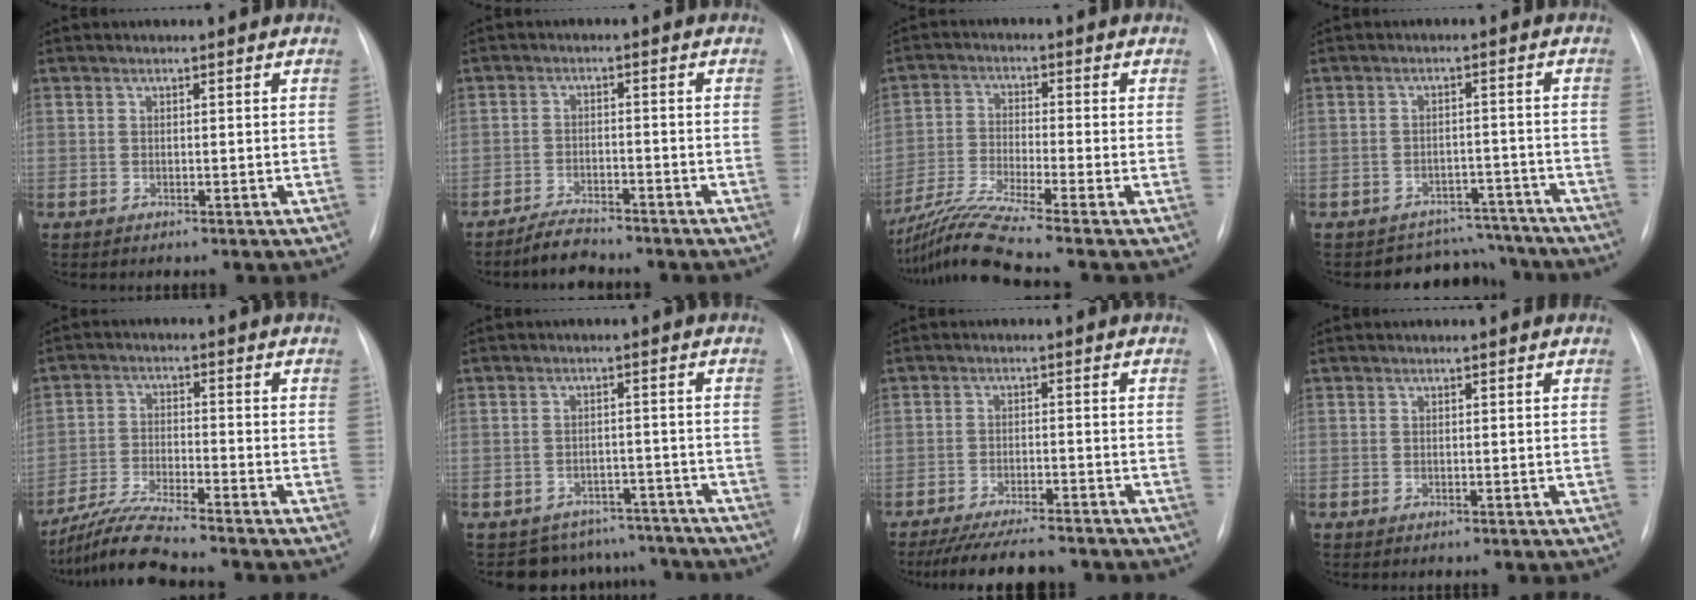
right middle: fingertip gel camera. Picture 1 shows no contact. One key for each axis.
{"total": 3.9, "fx": -3.7, "fy": 0.6, "fz": 1.1, "tx": -0.019, "ty": -0.011, "tz": -0.064}
{"total": 9.8, "fx": -8.1, "fy": -2.5, "fz": 4.9, "tx": -0.092, "ty": -0.025, "tz": -0.147}
{"total": 6.9, "fx": -6.2, "fy": 2.7, "fz": -1.4, "tx": 0.033, "ty": 0.039, "tz": -0.078}
{"total": 7.6, "fx": -6.9, "fy": -1.2, "fz": 2.9, "tx": -0.059, "ty": -0.022, "tz": -0.130}
{"total": 8.4, "fx": -7.6, "fy": 3.6, "fz": -1.0, "tx": 0.027, "ty": 0.033, "tz": -0.090}
{"total": 11.0, "fx": -9.9, "fy": 1.5, "fz": 4.6, "tx": -0.069, "ty": -0.011, "tz": -0.144}
{"total": 0.0}